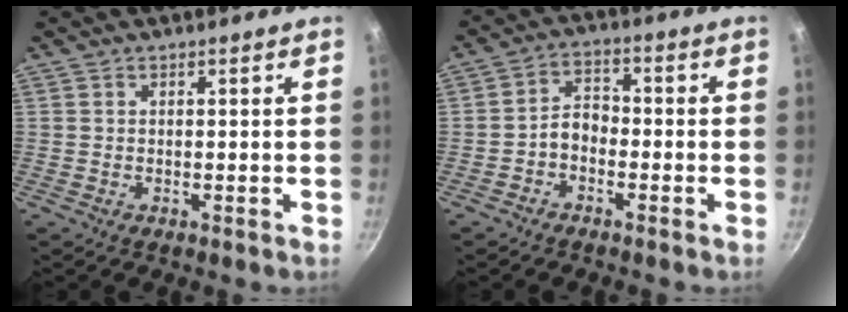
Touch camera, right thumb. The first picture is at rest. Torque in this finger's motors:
{"motor_torque": [0.78, 0.59, 0.68, -0.16, 0.00]}